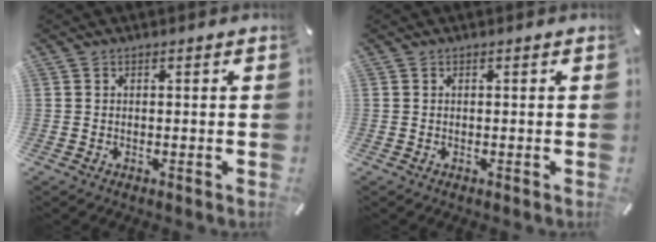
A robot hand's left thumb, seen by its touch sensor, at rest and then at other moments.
{"total": 0.0}